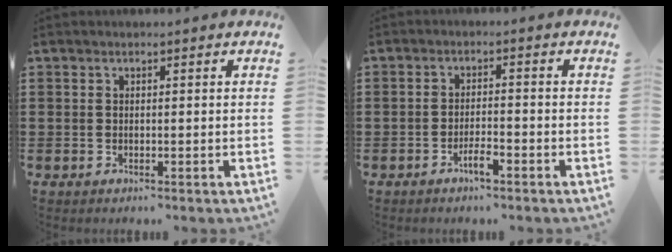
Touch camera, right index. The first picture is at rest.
{"total": 3.1, "force": [-2.2, 0.4, 2.2], "torque": [-0.045, -0.001, -0.042]}